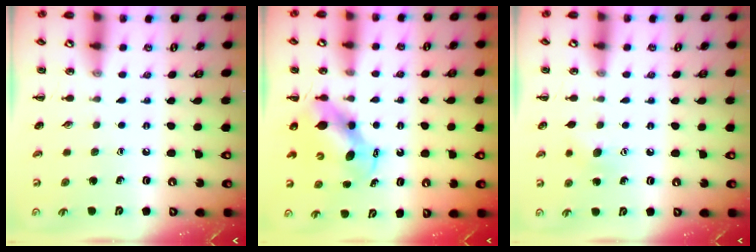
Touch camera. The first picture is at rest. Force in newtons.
{"total": 6.4, "press": 6.3, "slide": 0.9}
{"total": 5.4, "press": 5.2, "slide": 1.2}